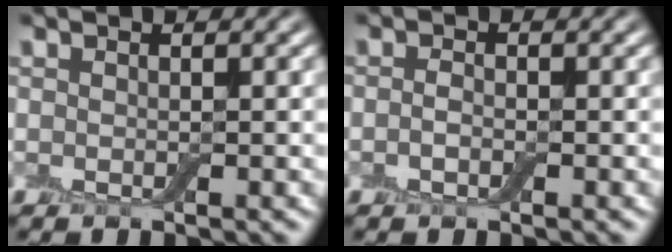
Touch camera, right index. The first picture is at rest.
{"total": 1.1, "force": [-0.3, 0.6, 0.8], "torque": [-0.020, 0.000, -0.009]}